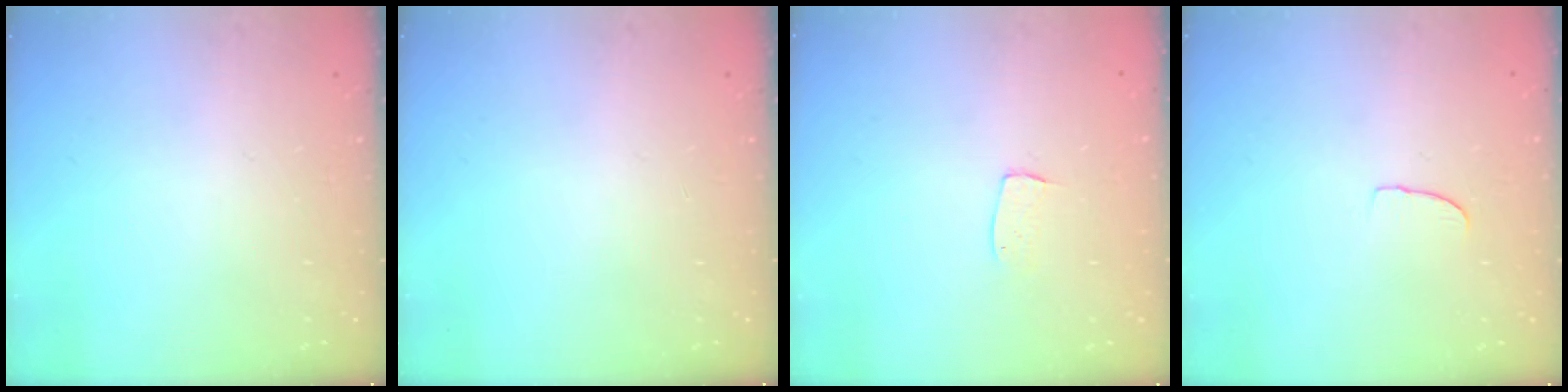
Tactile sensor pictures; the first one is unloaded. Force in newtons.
{"total": 0.0}
{"total": 5.2, "press": 5.2, "slide": 0.3}
{"total": 4.2, "press": 4.2, "slide": 0.4}